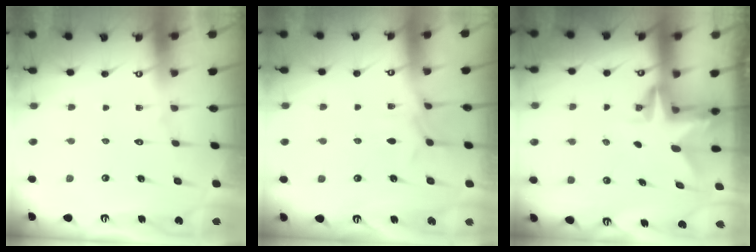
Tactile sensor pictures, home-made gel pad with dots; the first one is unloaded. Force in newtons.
{"total": 6.0, "press": 5.9, "slide": 0.7}
{"total": 3.1, "press": 3.1, "slide": 0.2}